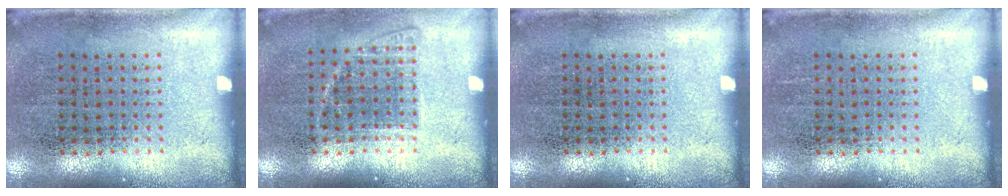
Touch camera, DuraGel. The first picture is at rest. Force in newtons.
{"total": 1.0, "press": 0.9, "slide": 0.4}
{"total": 0.0}
{"total": 0.0}